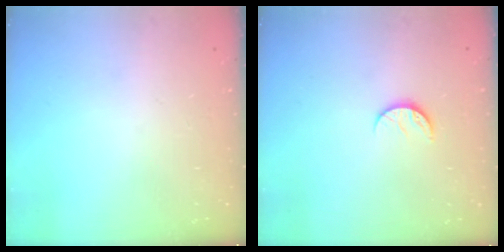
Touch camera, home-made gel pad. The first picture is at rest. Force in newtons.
{"total": 7.1, "press": 7.0, "slide": 0.7}